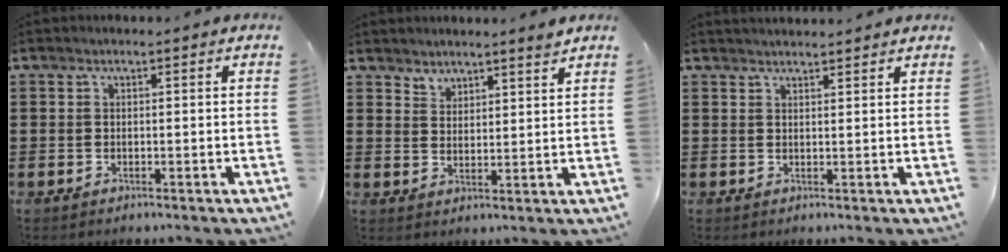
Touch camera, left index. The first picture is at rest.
{"total": 3.4, "force": [3.4, 0.6, -0.1], "torque": [-0.008, -0.008, 0.064]}
{"total": 1.5, "force": [1.5, -0.1, 0.1], "torque": [-0.005, 0.000, 0.029]}